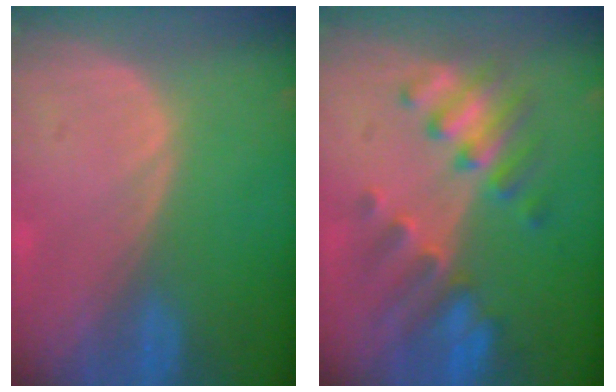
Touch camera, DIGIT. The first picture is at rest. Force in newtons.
{"total": 7.5, "press": 7.5, "slide": 0.5}